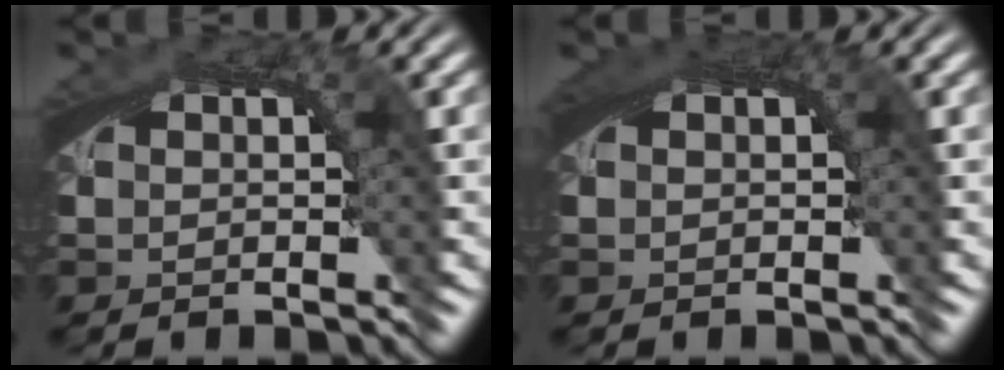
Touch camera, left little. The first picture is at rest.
{"total": 1.0, "force": [0.4, 0.0, 0.9], "torque": [-0.013, 0.005, 0.008]}